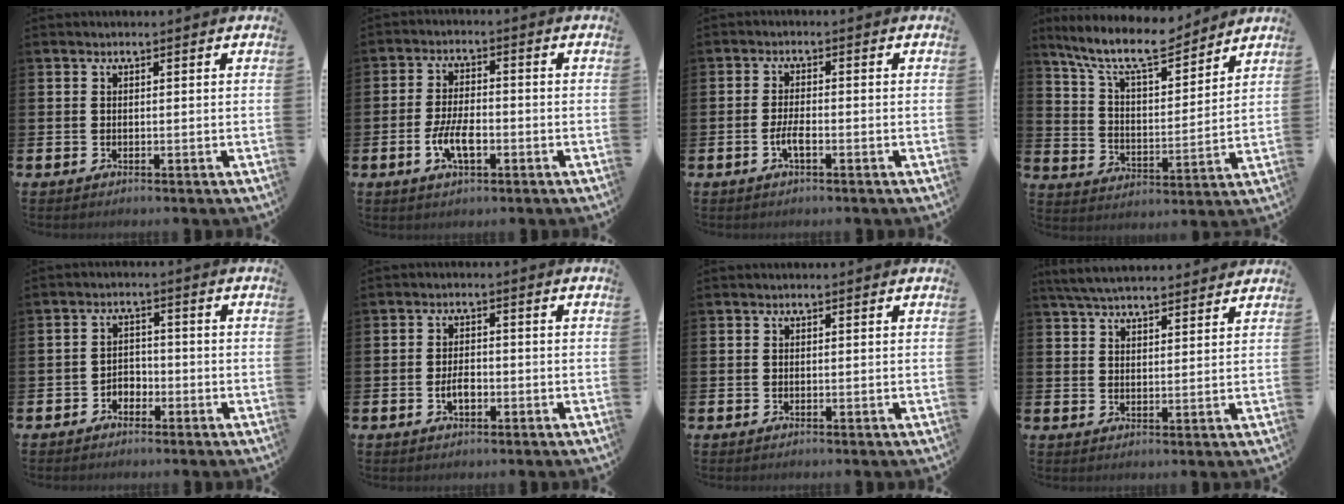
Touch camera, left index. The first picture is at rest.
{"total": 5.3, "force": [-1.6, 2.3, 4.4], "torque": [-0.082, 0.000, -0.034]}
{"total": 2.5, "force": [-1.0, 0.7, 2.2], "torque": [-0.049, 0.001, -0.021]}
{"total": 10.7, "force": [9.4, 2.5, 4.6], "torque": [-0.109, -0.055, 0.164]}
{"total": 2.3, "force": [-1.8, 1.4, 0.4], "torque": [-0.014, 0.006, -0.041]}
{"total": 2.7, "force": [-0.7, 1.4, 2.2], "torque": [-0.027, -0.002, -0.017]}
{"total": 0.0}
{"total": 5.0, "force": [4.8, 0.7, 1.1], "torque": [-0.040, -0.014, 0.090]}